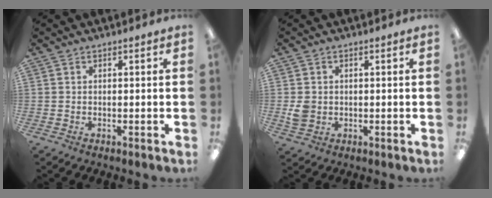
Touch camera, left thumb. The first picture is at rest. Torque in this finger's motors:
{"motor_torque": [-0.26, 0.28, 0.29, -0.34, 0.00]}